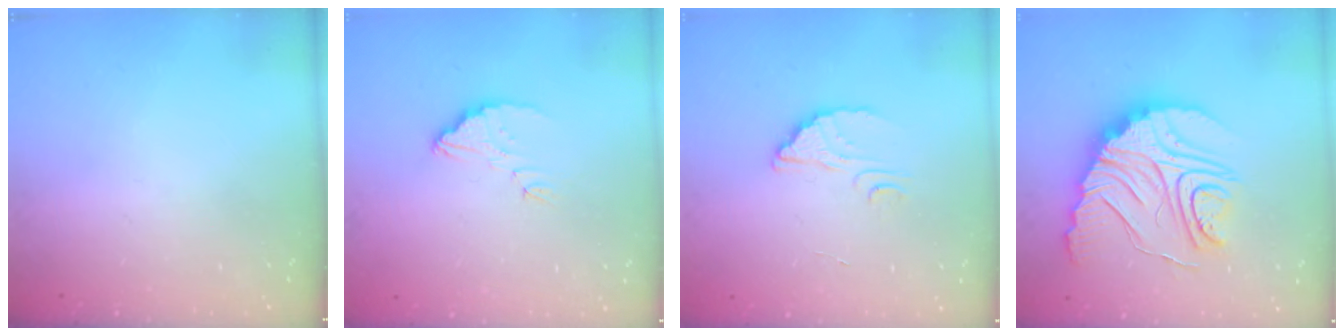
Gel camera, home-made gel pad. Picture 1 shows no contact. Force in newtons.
{"total": 3.9, "press": 3.9, "slide": 0.3}
{"total": 2.7, "press": 2.7, "slide": 0.1}
{"total": 23.9, "press": 23.8, "slide": 1.9}